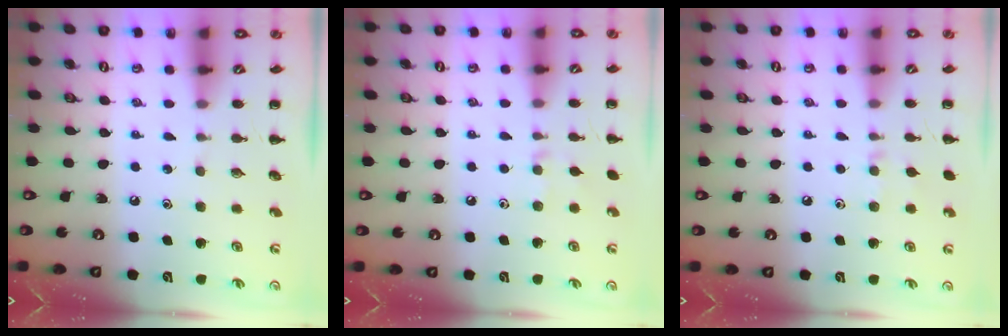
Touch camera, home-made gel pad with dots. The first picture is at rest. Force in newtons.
{"total": 4.5, "press": 4.3, "slide": 1.6}
{"total": 6.0, "press": 5.8, "slide": 1.7}